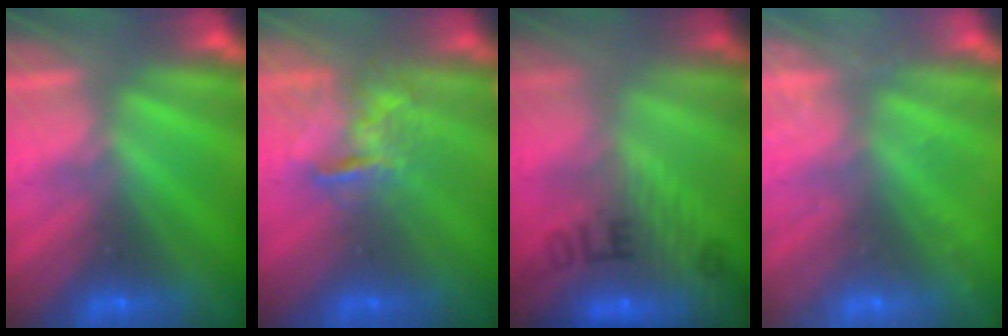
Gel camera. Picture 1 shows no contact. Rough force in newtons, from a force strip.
{"total": 3.6}
{"total": 7.7}
{"total": 2.6}